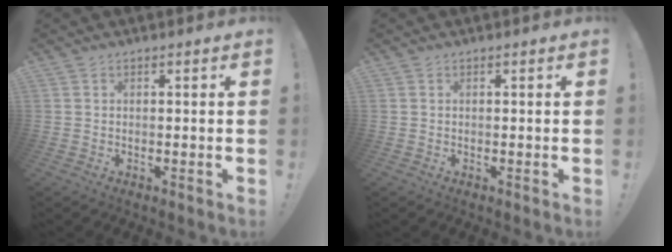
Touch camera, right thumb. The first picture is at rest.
{"total": 0.0}